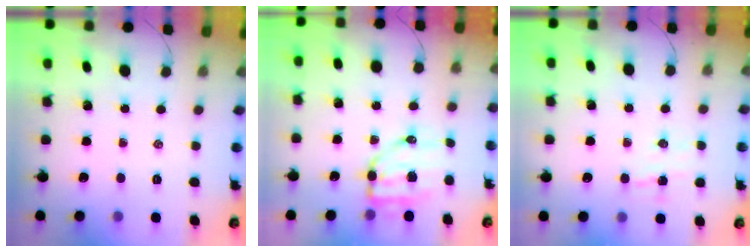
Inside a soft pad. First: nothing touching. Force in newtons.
{"total": 7.8, "press": 7.7, "slide": 1.5}
{"total": 5.8, "press": 5.7, "slide": 1.4}